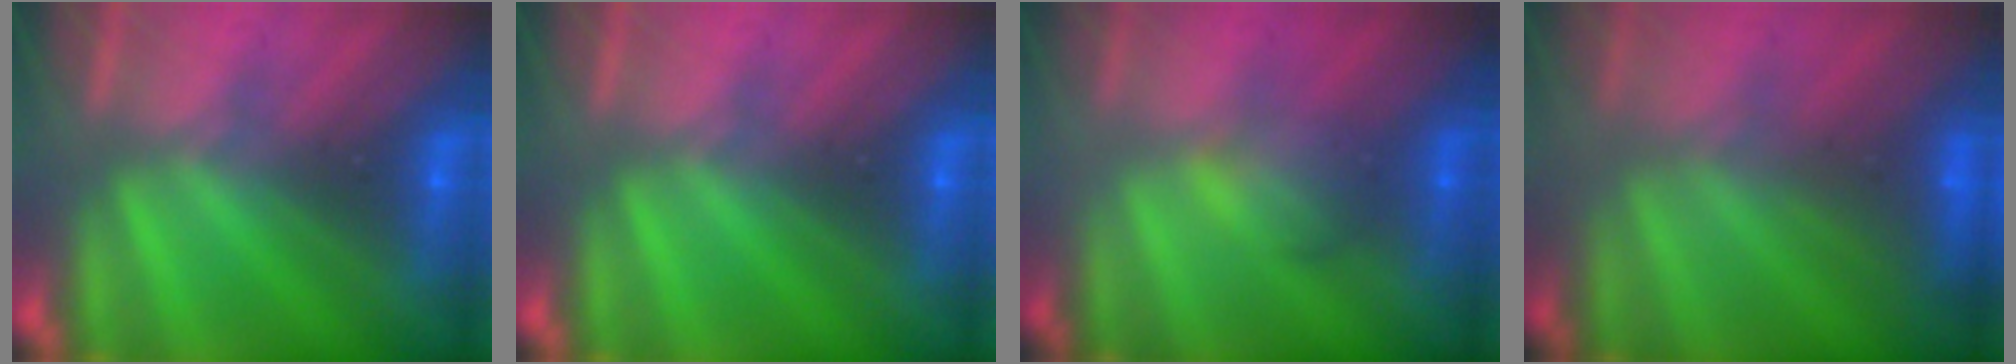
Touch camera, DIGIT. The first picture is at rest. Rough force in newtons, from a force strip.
{"total": 0.0}
{"total": 2.1}
{"total": 3.0}